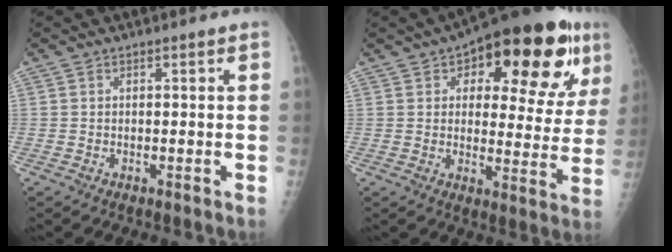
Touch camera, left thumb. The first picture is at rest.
{"total": 23.1, "force": [10.8, 10.4, 17.6], "torque": [-0.194, -0.001, 0.146]}